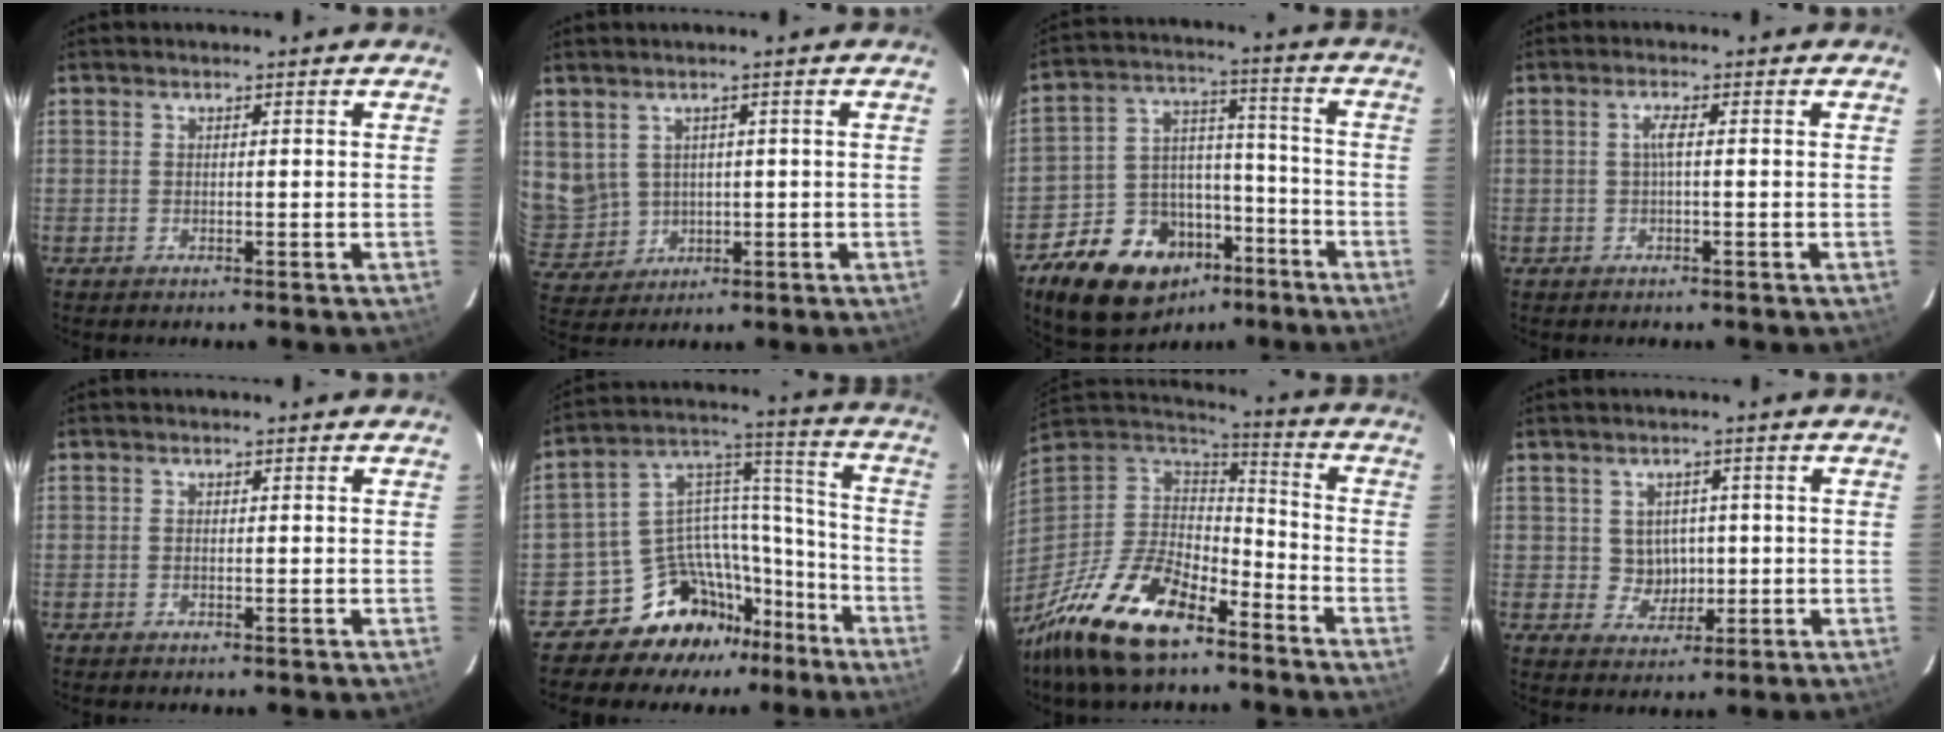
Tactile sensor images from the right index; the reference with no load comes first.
{"total": 8.1, "force": [2.5, 7.2, 2.7], "torque": [-0.068, 0.008, 0.079]}
{"total": 17.8, "force": [-10.8, 12.1, 7.4], "torque": [-0.166, 0.048, -0.155]}
{"total": 1.5, "force": [0.0, 0.0, 1.5], "torque": [-0.028, 0.005, 0.000]}
{"total": 0.0}
{"total": 15.9, "force": [-13.0, 8.4, 3.6], "torque": [-0.063, 0.079, -0.207]}
{"total": 23.2, "force": [-15.3, 10.3, 14.0], "torque": [-0.300, -0.018, -0.273]}
{"total": 4.2, "force": [0.3, 4.1, 1.0], "torque": [-0.021, 0.012, 0.014]}